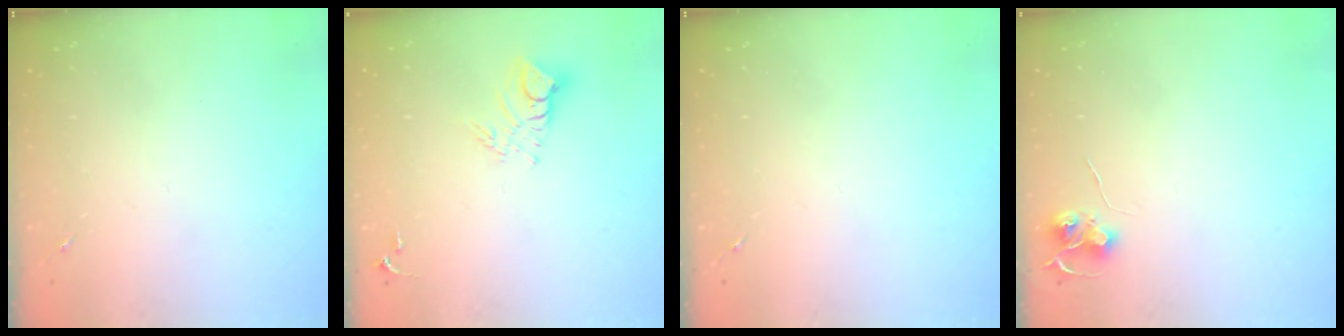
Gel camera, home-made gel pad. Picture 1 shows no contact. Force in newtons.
{"total": 8.6, "press": 8.6, "slide": 0.8}
{"total": 0.0}
{"total": 6.4, "press": 6.3, "slide": 0.6}